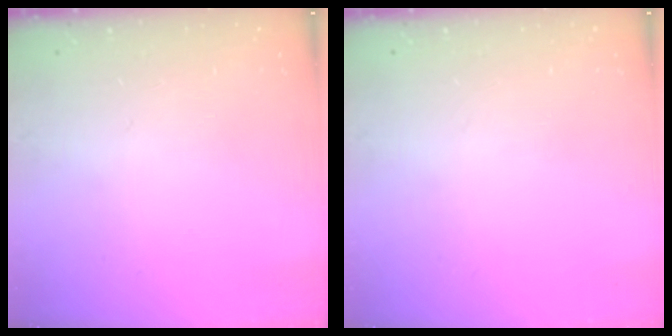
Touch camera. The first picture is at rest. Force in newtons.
{"total": 0.0}